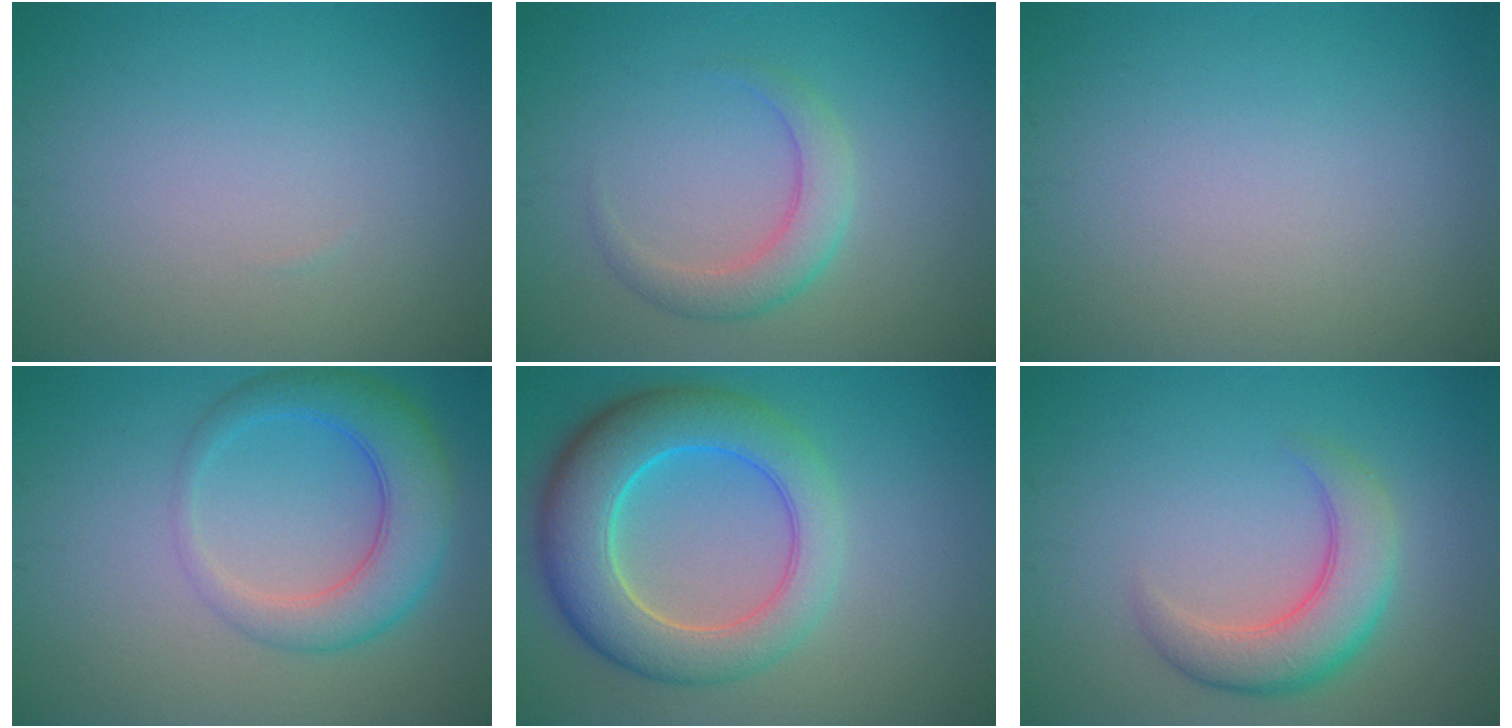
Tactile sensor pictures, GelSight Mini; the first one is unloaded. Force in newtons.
{"total": 2.8, "press": 2.8, "slide": 0.2}
{"total": 0.0}
{"total": 5.4, "press": 5.4, "slide": 0.2}
{"total": 8.6, "press": 8.6, "slide": 0.5}
{"total": 4.9, "press": 4.9, "slide": 0.2}